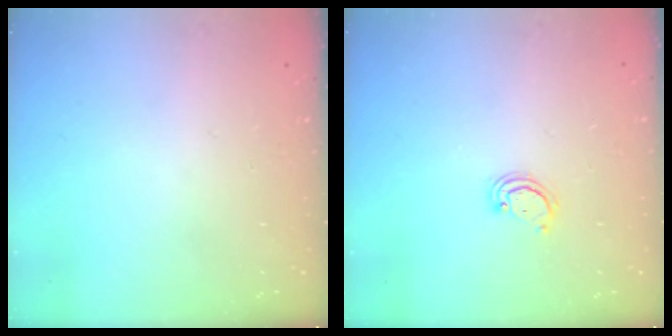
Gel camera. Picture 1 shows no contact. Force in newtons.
{"total": 2.5, "press": 2.4, "slide": 0.2}